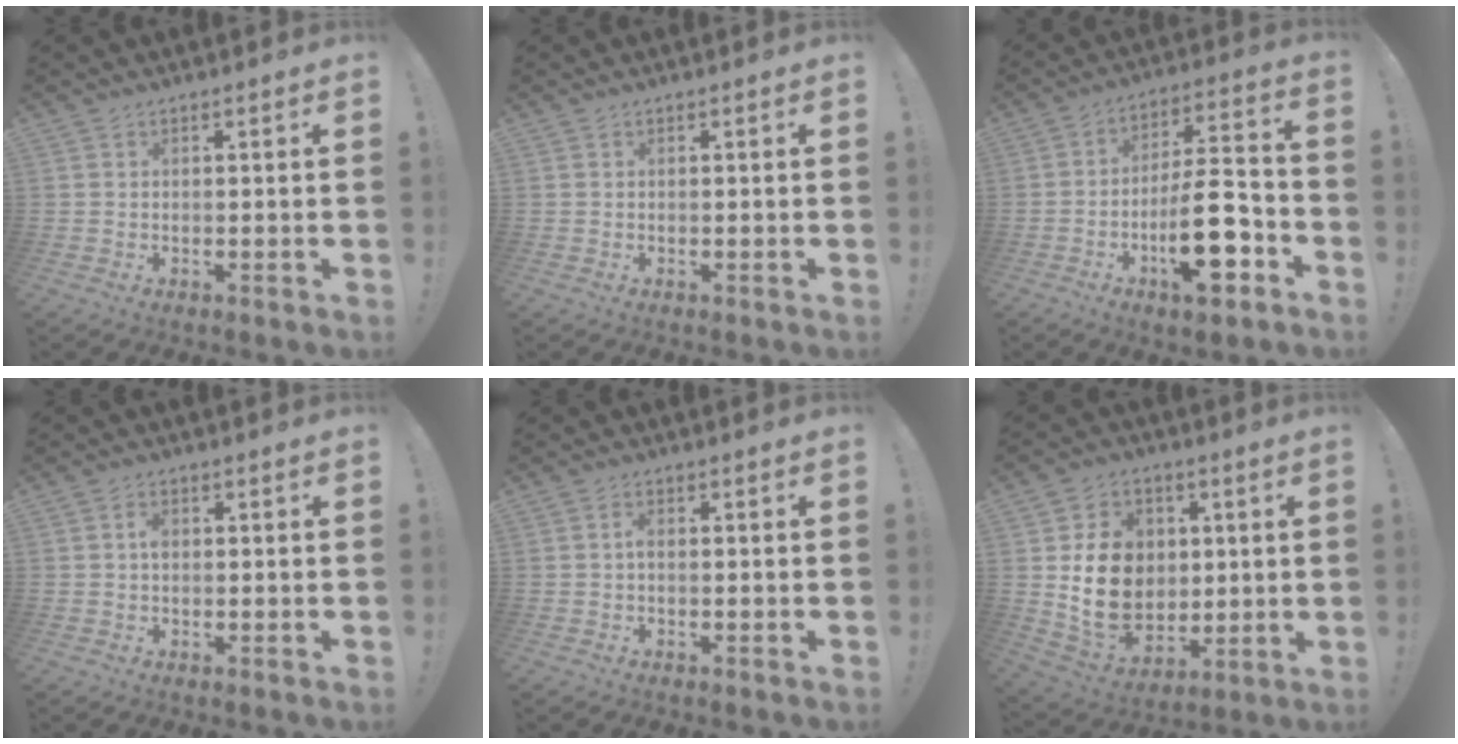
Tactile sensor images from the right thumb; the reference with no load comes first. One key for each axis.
{"total": 0.0}
{"total": 18.1, "fx": -6.5, "fy": 6.7, "fz": 15.5, "tx": -0.248, "ty": 0.040, "tz": -0.101}
{"total": 2.1, "fx": -0.2, "fy": 1.6, "fz": 1.4, "tx": -0.022, "ty": 0.006, "tz": -0.005}
{"total": 1.6, "fx": -0.6, "fy": 0.8, "fz": 1.2, "tx": -0.027, "ty": 0.007, "tz": -0.011}
{"total": 16.9, "fx": 2.4, "fy": 14.1, "fz": 9.0, "tx": -0.147, "ty": -0.021, "tz": 0.050}